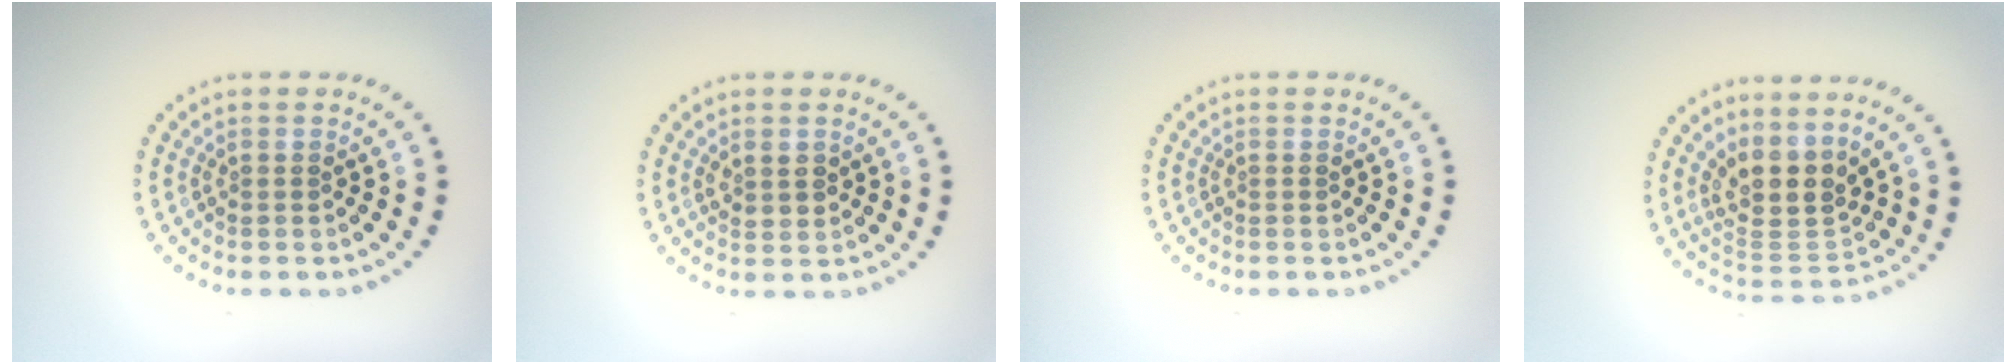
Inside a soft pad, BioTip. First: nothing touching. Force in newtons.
{"total": 1.6, "press": 1.5, "slide": 0.6}
{"total": 0.0}
{"total": 4.3, "press": 3.6, "slide": 2.3}